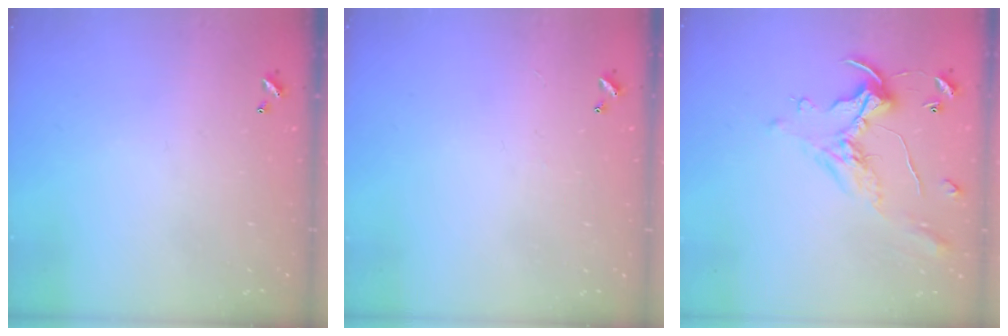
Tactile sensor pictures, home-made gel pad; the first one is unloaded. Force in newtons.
{"total": 0.6, "press": 0.2, "slide": 0.6}
{"total": 1.1, "press": 0.8, "slide": 0.9}